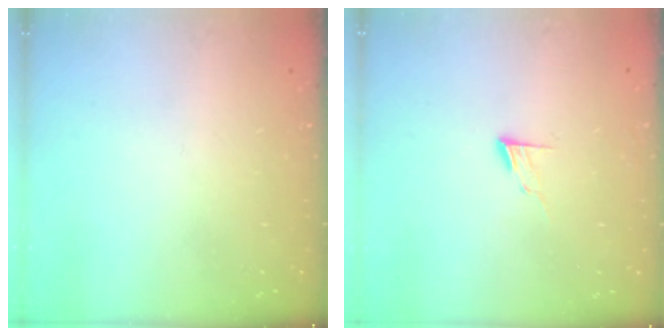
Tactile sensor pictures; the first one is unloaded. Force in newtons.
{"total": 6.0, "press": 5.9, "slide": 0.6}